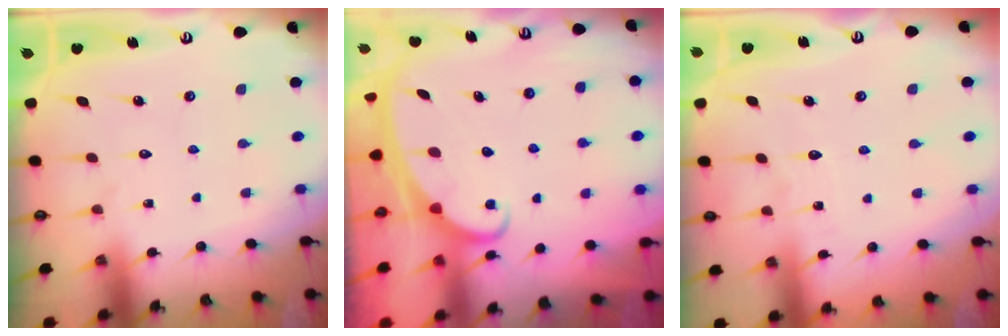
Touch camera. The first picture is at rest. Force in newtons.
{"total": 2.3, "press": 2.3, "slide": 0.3}
{"total": 2.6, "press": 2.6, "slide": 0.2}